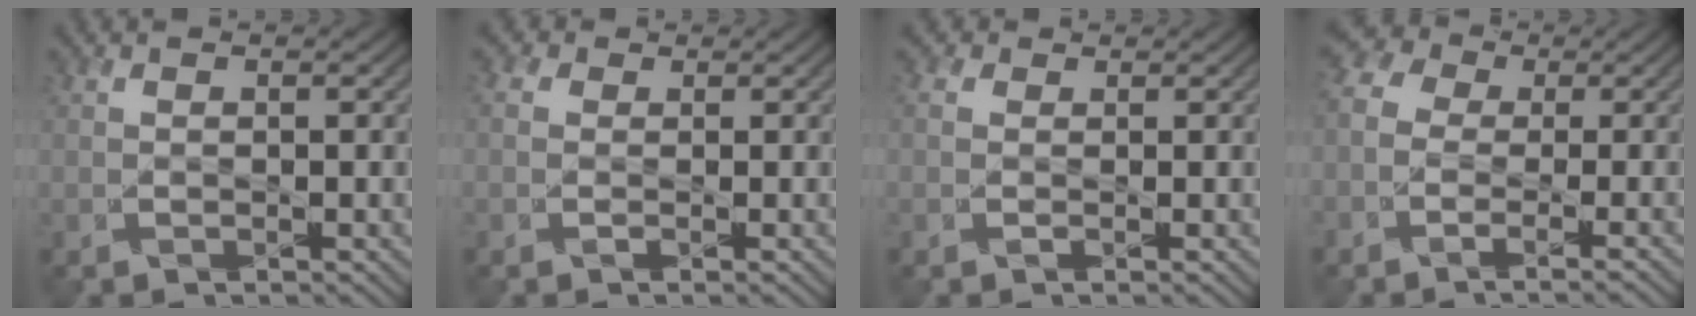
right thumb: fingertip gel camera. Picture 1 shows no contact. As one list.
[{"total": 1.8, "force": [0.2, 1.4, 1.0], "torque": [-0.022, 0.000, -0.001]}, {"total": 1.3, "force": [0.4, 1.1, 0.7], "torque": [-0.017, 0.000, 0.003]}, {"total": 6.4, "force": [-2.1, 4.2, 4.3], "torque": [-0.093, 0.002, -0.040]}]